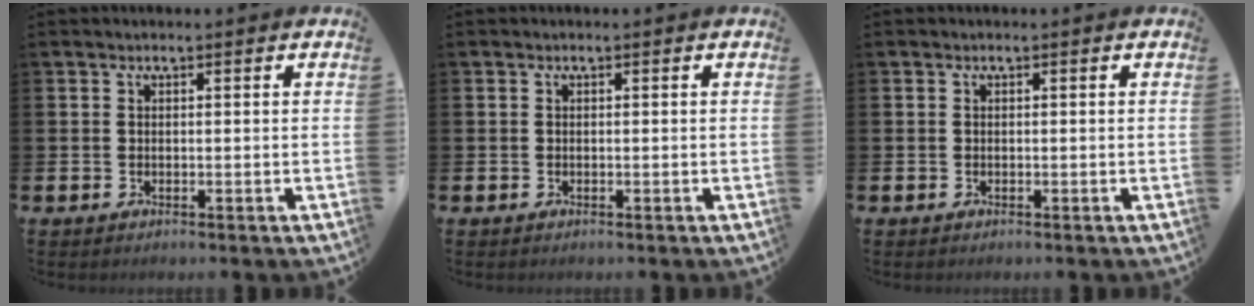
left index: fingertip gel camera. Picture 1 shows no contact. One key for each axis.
{"total": 0.0}
{"total": 0.0}